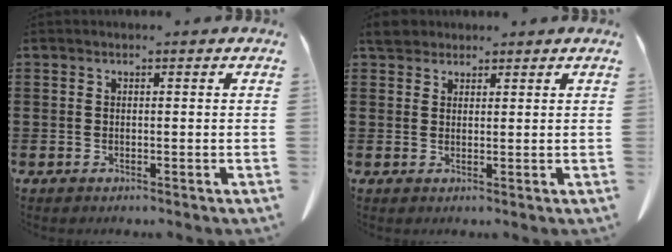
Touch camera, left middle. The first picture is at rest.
{"total": 3.2, "force": [2.7, 1.4, 1.0], "torque": [-0.029, 0.005, 0.053]}